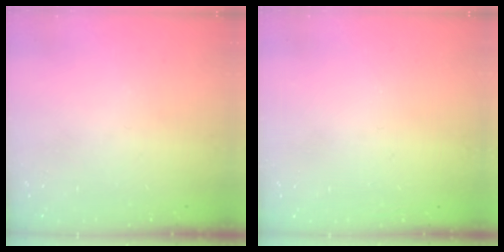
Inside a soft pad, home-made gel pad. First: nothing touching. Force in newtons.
{"total": 1.6, "press": 1.6, "slide": 0.1}